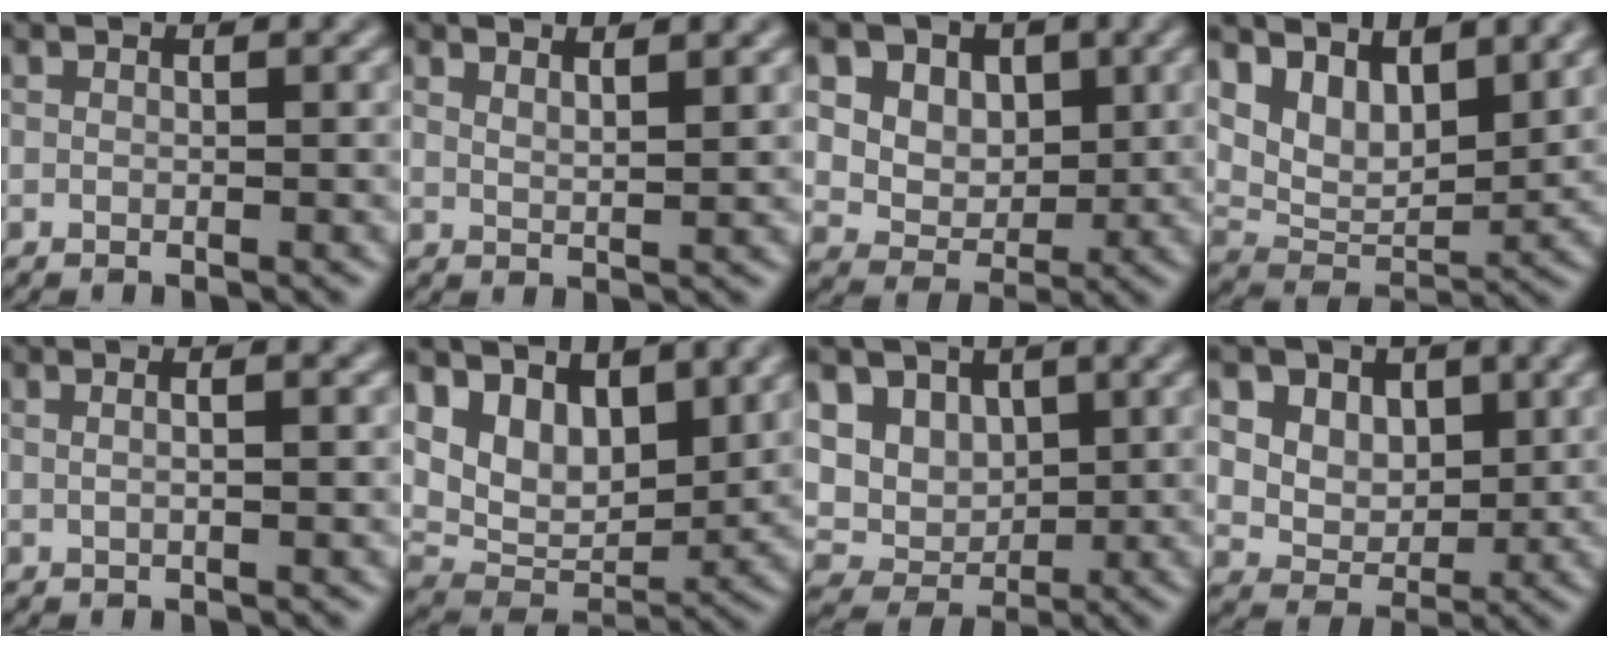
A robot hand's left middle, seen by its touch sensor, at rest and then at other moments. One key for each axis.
{"total": 2.3, "fx": 1.8, "fy": 0.7, "fz": 1.4, "tx": -0.005, "ty": 0.003, "tz": 0.020}
{"total": 9.7, "fx": 4.6, "fy": 7.3, "fz": 4.5, "tx": -0.081, "ty": 0.004, "tz": 0.074}
{"total": 6.7, "fx": 4.3, "fy": 3.3, "fz": 4.0, "tx": -0.075, "ty": -0.009, "tz": 0.079}
{"total": 3.2, "fx": 1.1, "fy": 1.5, "fz": 2.7, "tx": -0.014, "ty": 0.017, "tz": -0.012}
{"total": 6.9, "fx": 3.9, "fy": 4.2, "fz": 3.9, "tx": -0.074, "ty": -0.017, "tz": 0.065}
{"total": 8.4, "fx": 3.0, "fy": 6.6, "fz": 4.2, "tx": -0.077, "ty": 0.012, "tz": 0.047}
{"total": 8.1, "fx": 3.9, "fy": 6.1, "fz": 3.7, "tx": -0.069, "ty": -0.001, "tz": 0.065}